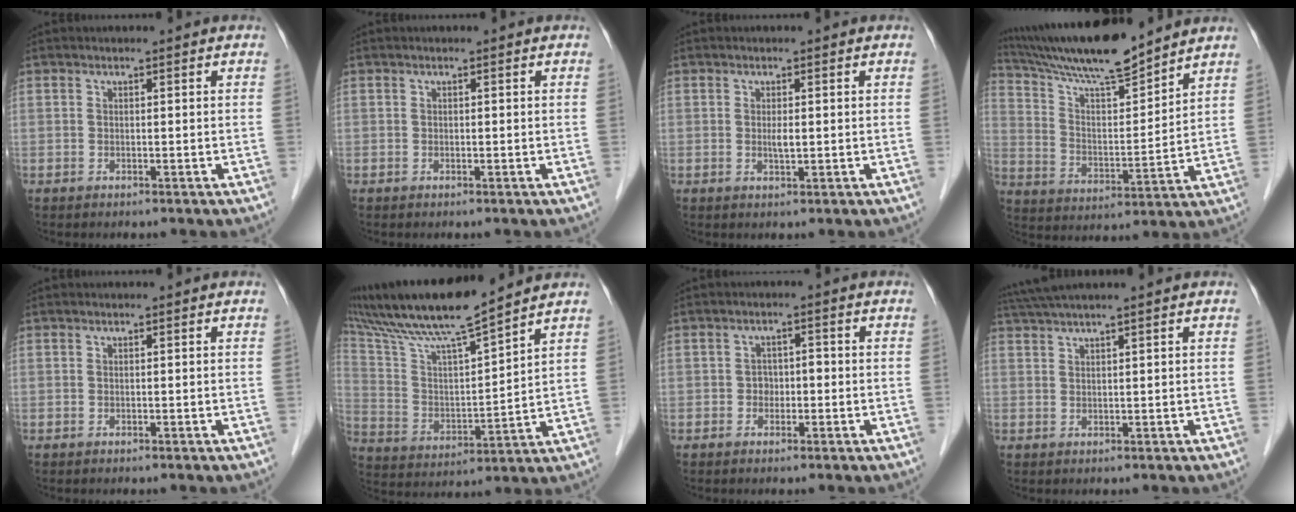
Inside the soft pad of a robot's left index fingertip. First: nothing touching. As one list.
[{"total": 0.0}, {"total": 1.6, "force": [0.1, 0.2, 1.6], "torque": [-0.030, -0.002, 0.002]}, {"total": 15.6, "force": [14.0, 0.6, 6.9], "torque": [-0.131, 0.007, 0.247]}, {"total": 0.0}, {"total": 16.7, "force": [14.3, -0.3, 8.7], "torque": [-0.169, 0.013, 0.257]}, {"total": 2.0, "force": [-0.5, 1.5, 1.3], "torque": [-0.016, 0.010, -0.009]}, {"total": 5.4, "force": [4.4, -1.2, 2.9], "torque": [-0.055, 0.029, 0.086]}]